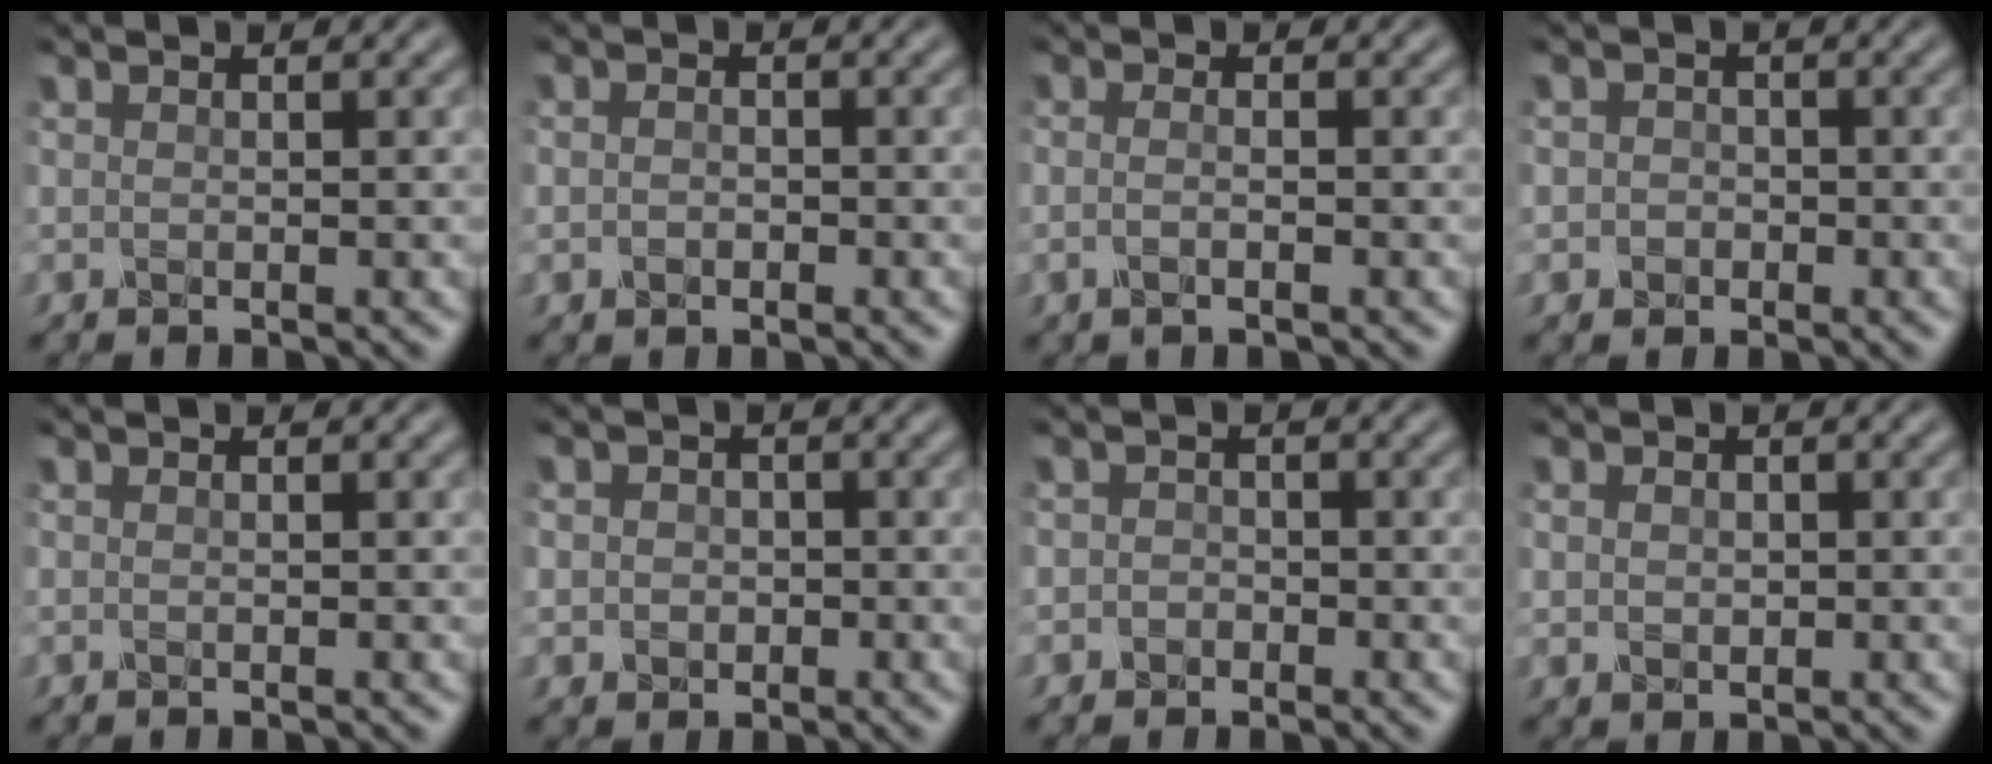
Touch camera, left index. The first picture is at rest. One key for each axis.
{"total": 1.2, "fx": -0.4, "fy": 0.8, "fz": 0.8, "tx": -0.016, "ty": -0.001, "tz": -0.010}
{"total": 1.7, "fx": -0.4, "fy": 0.7, "fz": 1.5, "tx": -0.021, "ty": -0.002, "tz": -0.016}
{"total": 1.6, "fx": -0.3, "fy": 1.5, "fz": 0.5, "tx": 0.009, "ty": 0.000, "tz": -0.014}
{"total": 0.0}
{"total": 2.1, "fx": -0.1, "fy": 2.0, "fz": 0.8, "tx": -0.004, "ty": 0.000, "tz": -0.012}
{"total": 1.2, "fx": -0.5, "fy": 1.0, "fz": 0.3, "tx": 0.010, "ty": -0.001, "tz": -0.014}
{"total": 1.4, "fx": 0.1, "fy": 1.2, "fz": 0.8, "tx": -0.016, "ty": -0.001, "tz": 0.003}